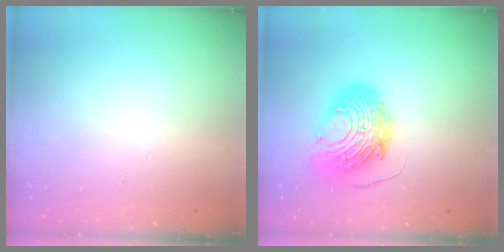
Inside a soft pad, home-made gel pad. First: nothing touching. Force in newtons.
{"total": 14.8, "press": 14.7, "slide": 1.3}